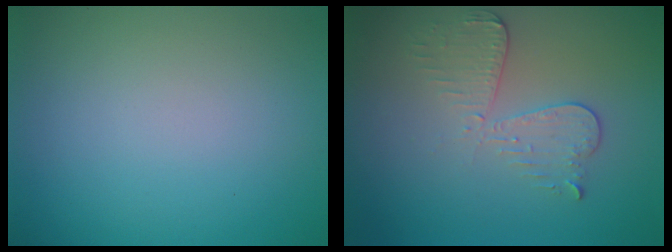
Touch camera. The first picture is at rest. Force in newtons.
{"total": 3.2, "press": 2.9, "slide": 1.3}